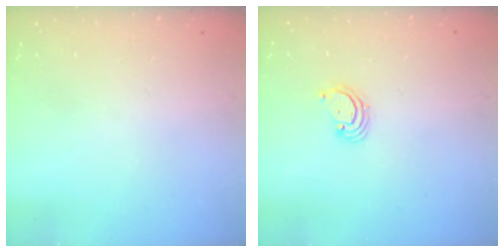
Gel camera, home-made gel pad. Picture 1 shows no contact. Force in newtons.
{"total": 2.5, "press": 2.5, "slide": 0.2}